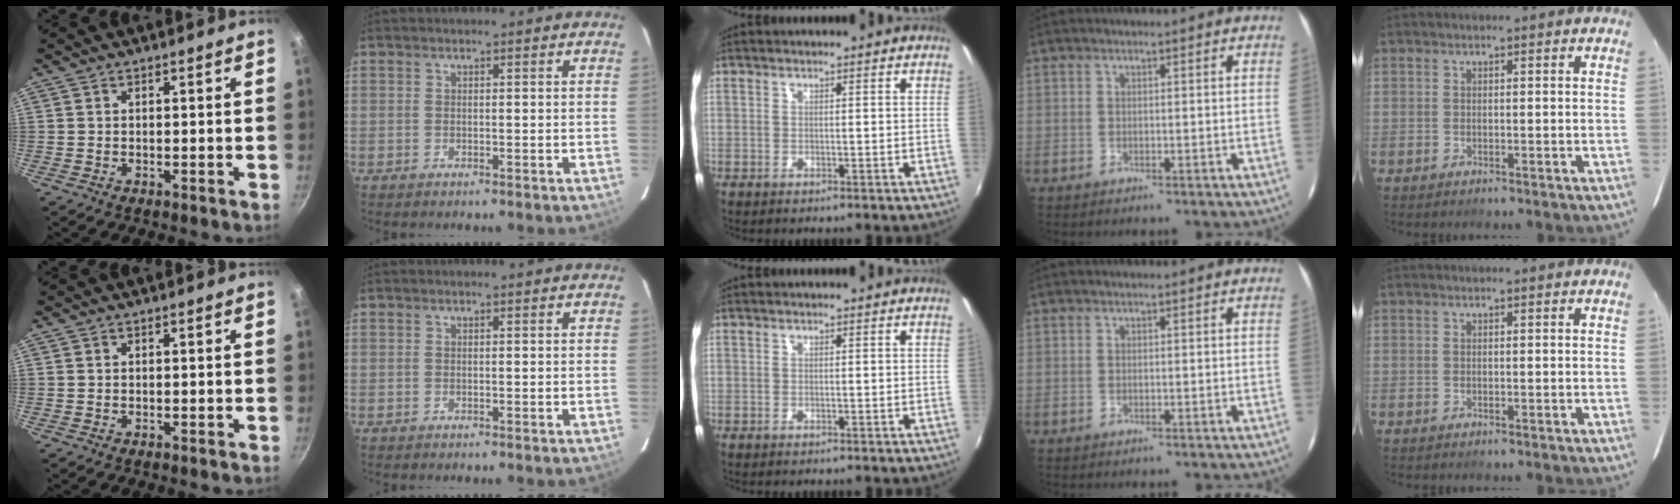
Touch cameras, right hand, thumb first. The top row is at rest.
{}